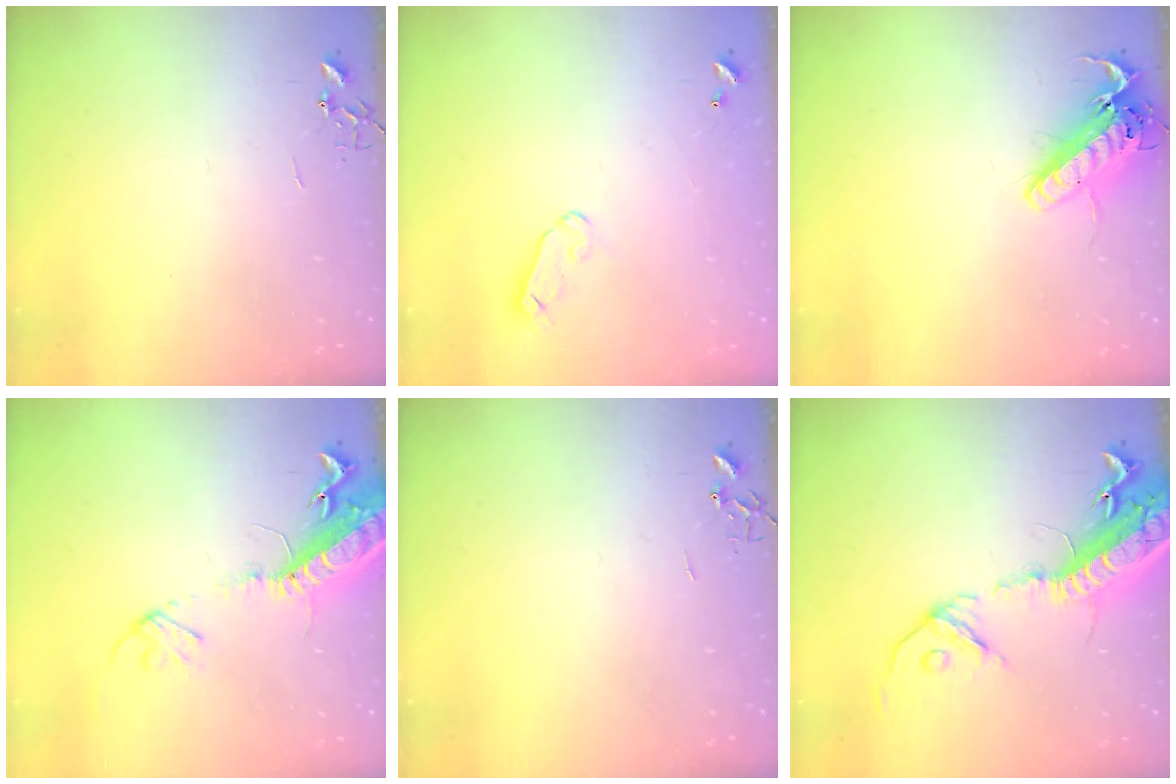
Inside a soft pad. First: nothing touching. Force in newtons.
{"total": 5.9, "press": 5.9, "slide": 0.6}
{"total": 15.8, "press": 15.6, "slide": 2.7}
{"total": 17.4, "press": 16.9, "slide": 4.1}
{"total": 0.0}
{"total": 21.7, "press": 21.1, "slide": 5.1}